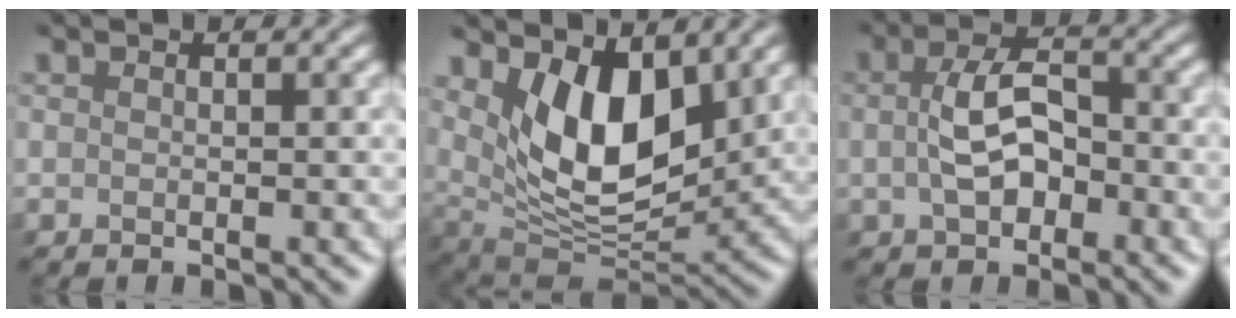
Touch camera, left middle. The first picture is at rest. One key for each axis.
{"total": 7.5, "fx": 2.8, "fy": 4.0, "fz": 5.7, "tx": -0.108, "ty": -0.024, "tz": 0.047}
{"total": 4.2, "fx": -0.3, "fy": 2.5, "fz": 3.4, "tx": -0.071, "ty": 0.005, "tz": -0.011}